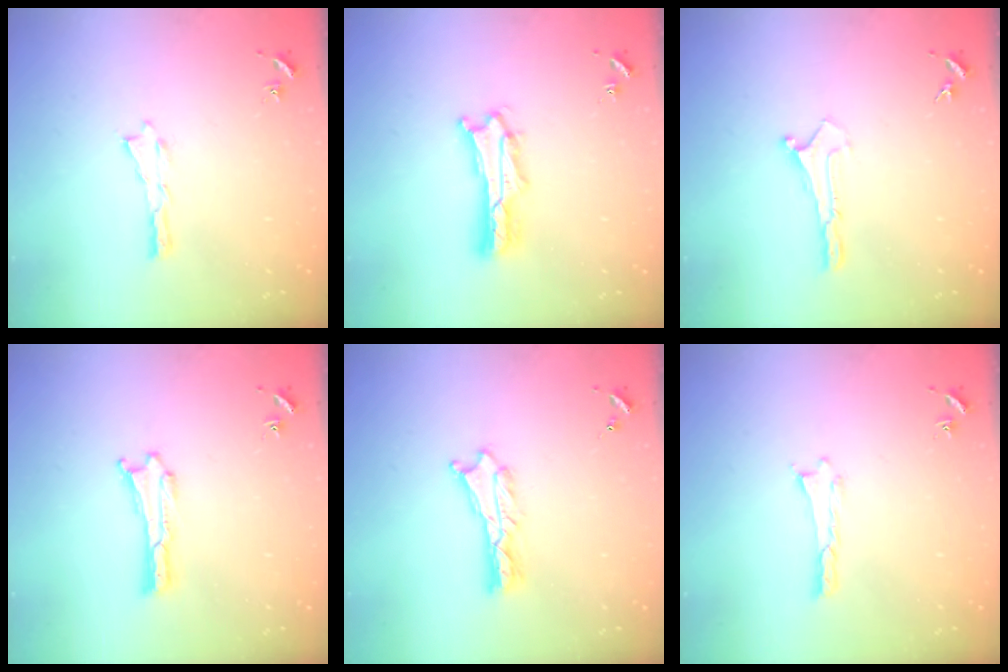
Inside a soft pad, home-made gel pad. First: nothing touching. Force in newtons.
{"total": 2.7, "press": 2.7, "slide": 0.4}
{"total": 0.0}
{"total": 0.0}
{"total": 1.8, "press": 1.7, "slide": 0.2}
{"total": 0.0}